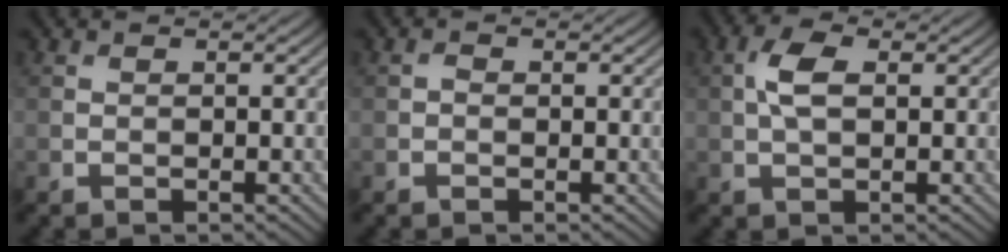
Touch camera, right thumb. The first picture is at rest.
{"total": 0.5, "force": [-0.1, 0.4, 0.3], "torque": [-0.003, 0.000, -0.004]}
{"total": 3.7, "force": [0.6, 1.9, 3.2], "torque": [-0.076, 0.007, 0.007]}